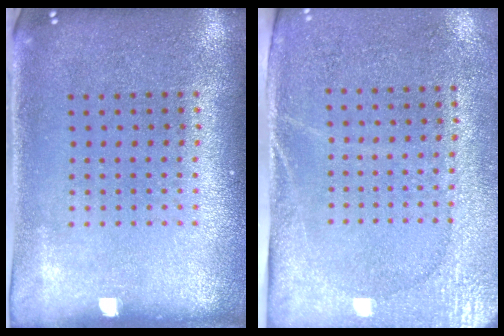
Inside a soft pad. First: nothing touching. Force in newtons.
{"total": 2.7, "press": 2.3, "slide": 1.5}